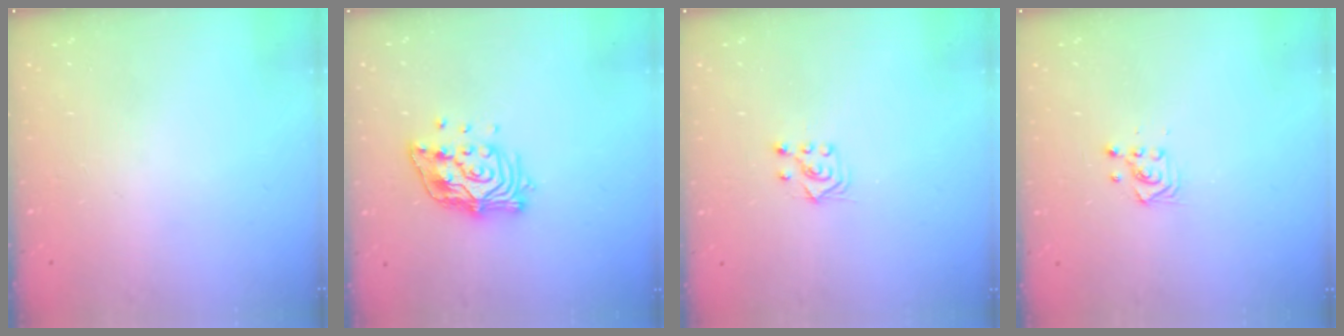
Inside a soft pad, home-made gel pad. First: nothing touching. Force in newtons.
{"total": 13.7, "press": 13.7, "slide": 1.2}
{"total": 5.7, "press": 5.7, "slide": 0.8}
{"total": 3.0, "press": 2.9, "slide": 0.8}